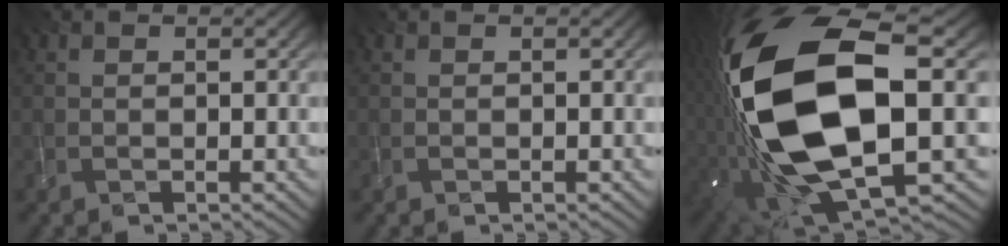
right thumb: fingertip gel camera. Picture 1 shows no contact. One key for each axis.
{"total": 0.0}
{"total": 21.5, "fx": -0.7, "fy": 10.3, "fz": 18.9, "tx": -0.435, "ty": -0.063, "tz": 0.015}